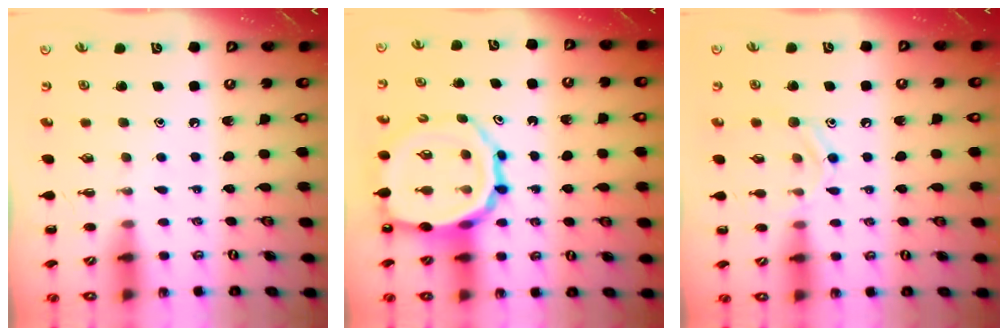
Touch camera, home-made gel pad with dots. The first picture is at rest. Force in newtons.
{"total": 16.2, "press": 15.9, "slide": 3.2}
{"total": 9.2, "press": 9.2, "slide": 1.2}